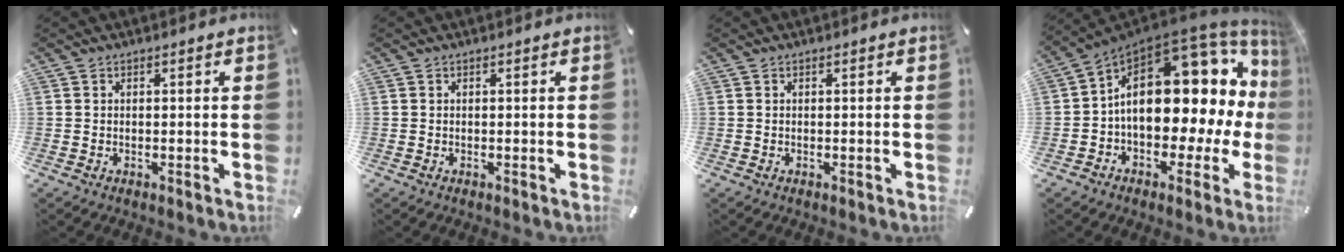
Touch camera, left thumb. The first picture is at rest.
{"total": 0.0}
{"total": 0.0}
{"total": 21.7, "force": [3.5, 13.1, 17.0], "torque": [-0.247, -0.047, 0.069]}